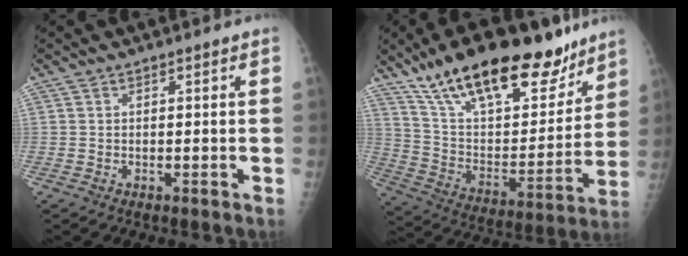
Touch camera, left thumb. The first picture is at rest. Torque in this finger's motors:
{"motor_torque": [0.91, 0.92, 1.44, -1.33, 0.48]}